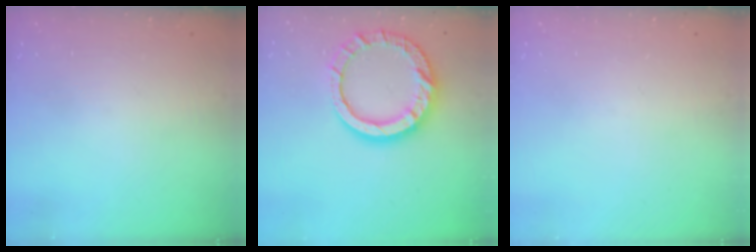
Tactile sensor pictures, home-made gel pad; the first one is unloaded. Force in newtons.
{"total": 14.1, "press": 14.1, "slide": 1.3}
{"total": 0.0}